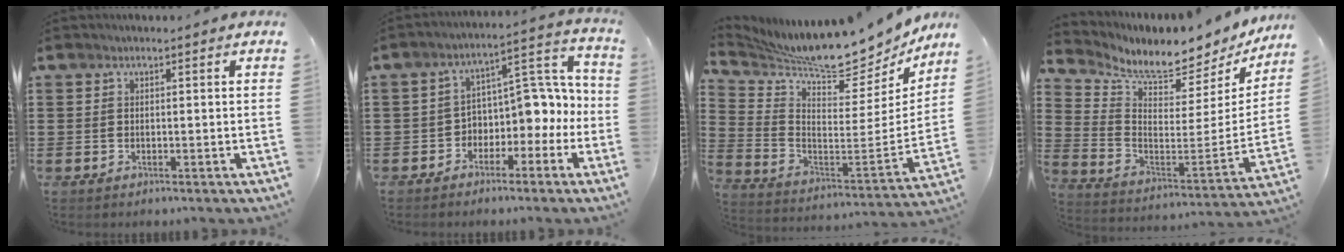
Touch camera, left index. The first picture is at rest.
{"total": 4.8, "force": [-1.2, 4.1, 2.1], "torque": [-0.048, -0.018, -0.032]}
{"total": 9.0, "force": [8.5, 0.1, 2.8], "torque": [-0.084, -0.086, 0.135]}
{"total": 6.4, "force": [5.7, 1.3, 2.6], "torque": [-0.067, -0.064, 0.090]}